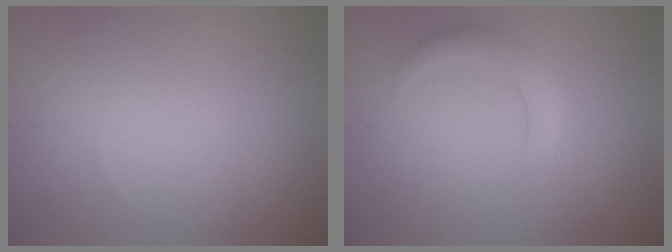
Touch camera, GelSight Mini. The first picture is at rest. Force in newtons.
{"total": 2.3, "press": 2.3, "slide": 0.1}